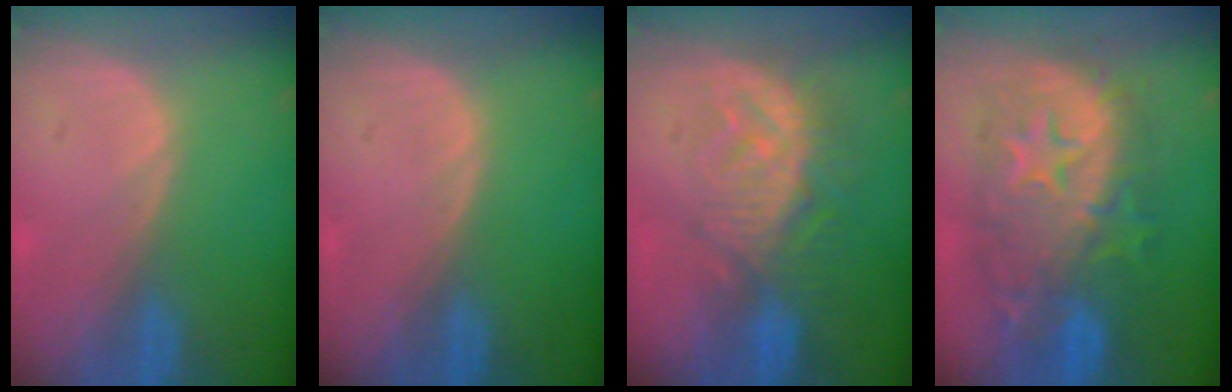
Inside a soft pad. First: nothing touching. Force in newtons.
{"total": 0.0}
{"total": 9.3, "press": 8.1, "slide": 4.6}
{"total": 12.6, "press": 12.6, "slide": 1.0}